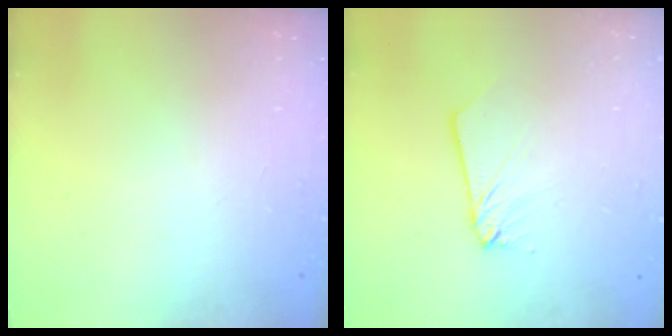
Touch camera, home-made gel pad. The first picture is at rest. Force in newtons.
{"total": 2.6, "press": 2.6, "slide": 0.2}